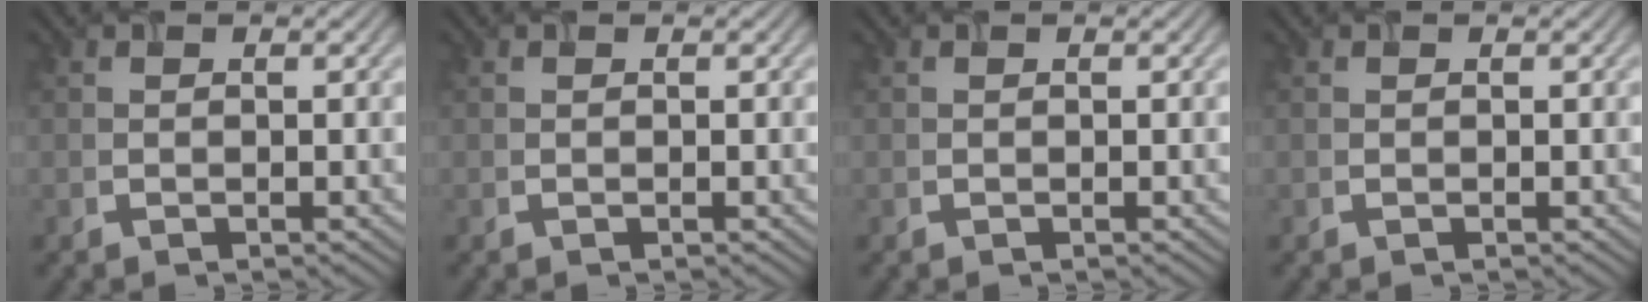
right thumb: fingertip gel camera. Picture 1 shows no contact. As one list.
[{"total": 0.0}, {"total": 0.0}, {"total": 0.0}]